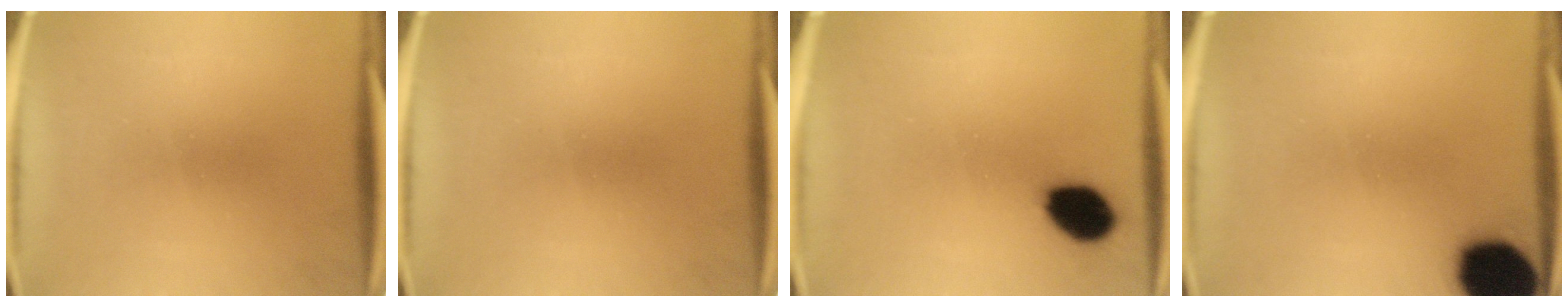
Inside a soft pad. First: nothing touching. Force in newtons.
{"total": 0.0}
{"total": 9.8}
{"total": 17.9}